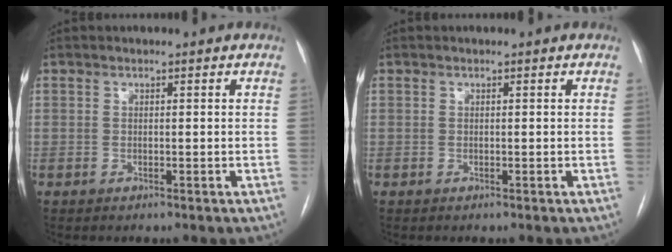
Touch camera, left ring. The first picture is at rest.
{"total": 0.0}